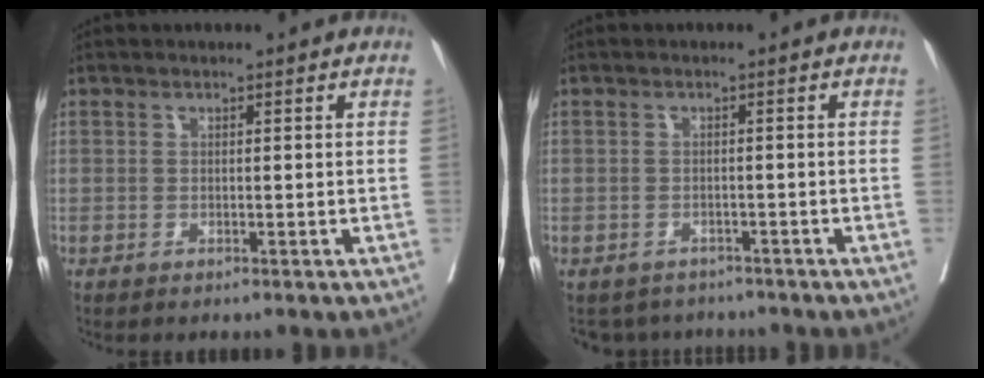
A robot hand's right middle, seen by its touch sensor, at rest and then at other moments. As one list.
[{"total": 4.4, "force": [-4.0, 1.7, -0.3], "torque": [0.011, 0.005, -0.054]}]